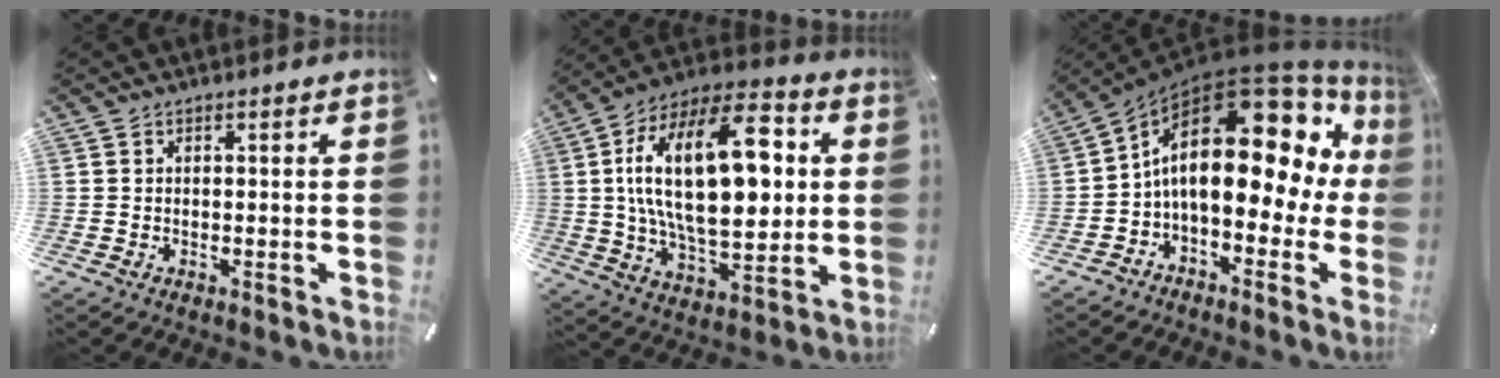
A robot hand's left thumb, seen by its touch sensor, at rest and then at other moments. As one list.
[{"total": 27.7, "force": [4.5, 14.7, 23.0], "torque": [-0.411, 0.000, 0.068]}, {"total": 21.5, "force": [4.4, 11.2, 17.8], "torque": [-0.280, -0.040, 0.072]}]